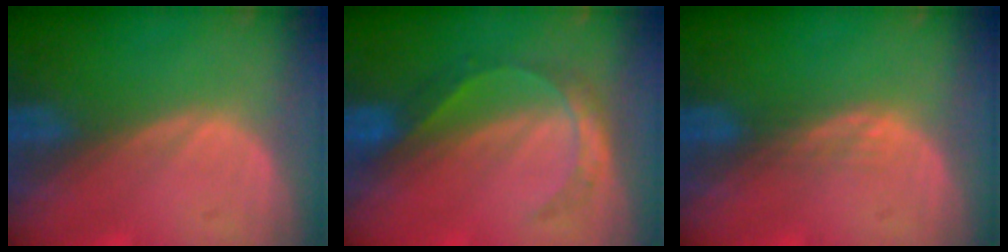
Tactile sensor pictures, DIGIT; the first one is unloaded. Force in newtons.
{"total": 5.6, "press": 4.8, "slide": 2.9}
{"total": 1.5, "press": 1.5, "slide": 0.3}